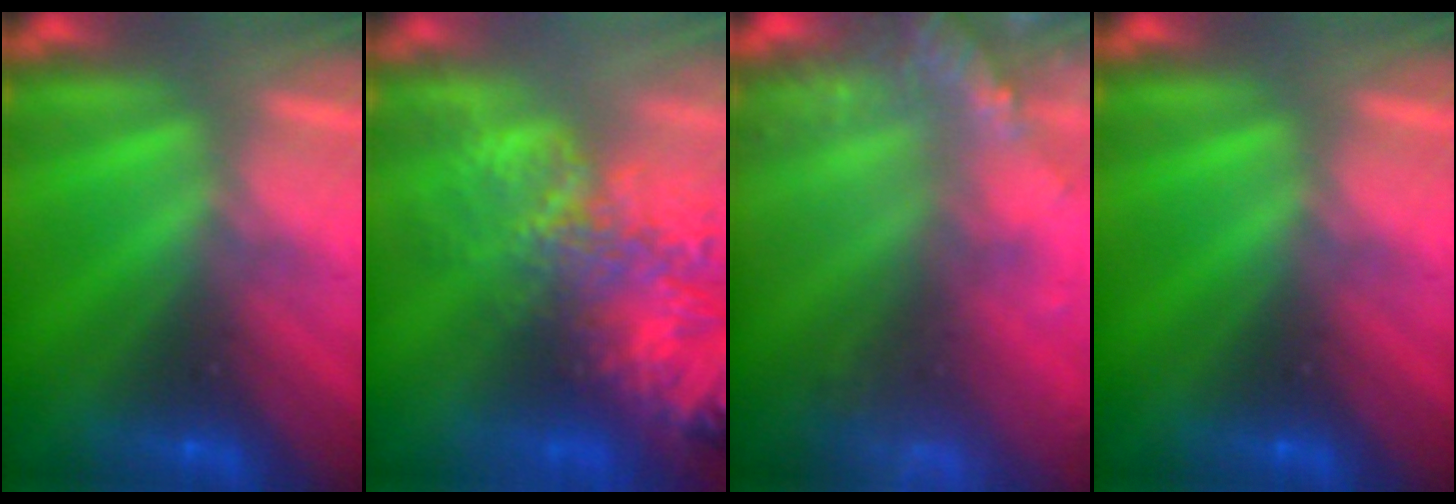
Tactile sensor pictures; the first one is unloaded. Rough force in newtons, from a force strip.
{"total": 9.1}
{"total": 6.9}
{"total": 0.0}